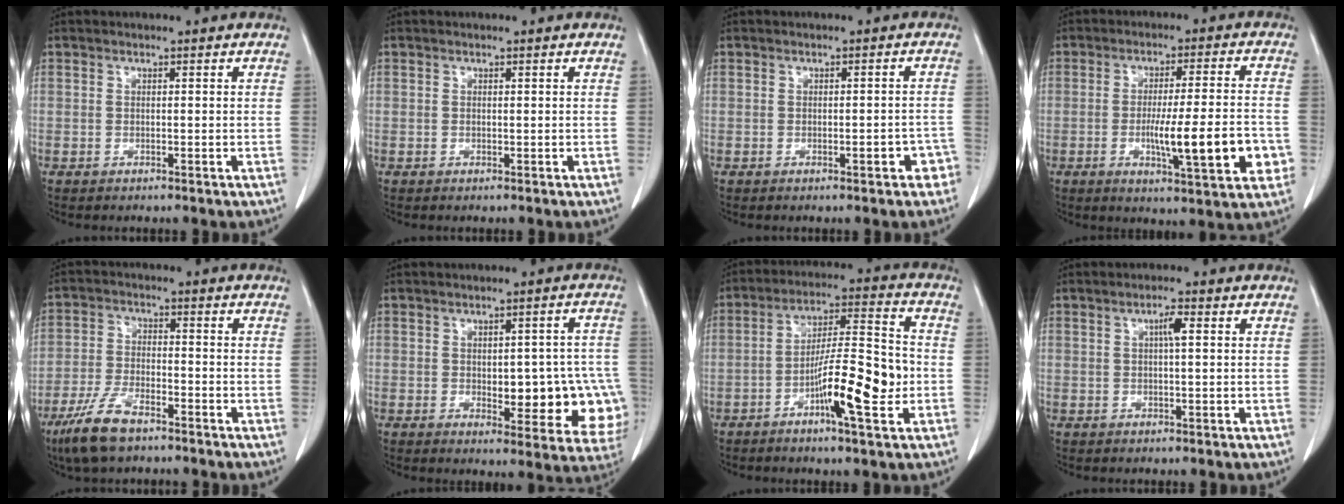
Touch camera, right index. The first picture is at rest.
{"total": 0.0}
{"total": 3.0, "force": [-1.7, 1.0, 2.3], "torque": [-0.020, 0.012, -0.020]}
{"total": 12.7, "force": [-3.2, 1.5, 12.2], "torque": [-0.181, -0.004, -0.045]}
{"total": 8.3, "force": [-5.8, 2.5, 5.3], "torque": [-0.119, -0.013, -0.111]}
{"total": 14.3, "force": [-2.6, 6.4, 12.6], "torque": [-0.108, 0.017, -0.016]}
{"total": 12.7, "force": [-3.6, 1.7, 12.1], "torque": [-0.204, 0.007, -0.060]}
{"total": 2.3, "force": [0.6, 0.3, 2.2], "torque": [-0.040, 0.003, 0.009]}